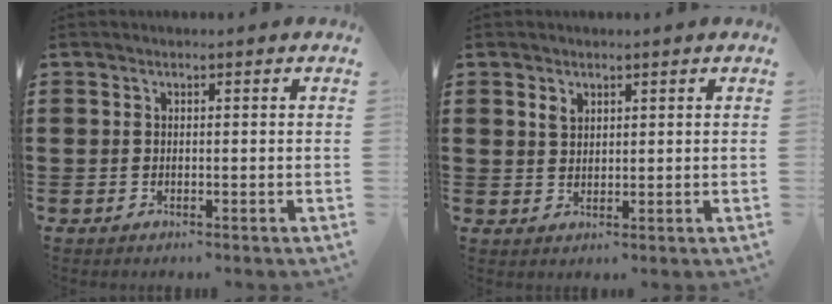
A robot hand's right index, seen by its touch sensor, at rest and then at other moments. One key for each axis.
{"total": 1.7, "fx": 1.1, "fy": 1.1, "fz": 0.8, "tx": -0.018, "ty": 0.003, "tz": 0.020}